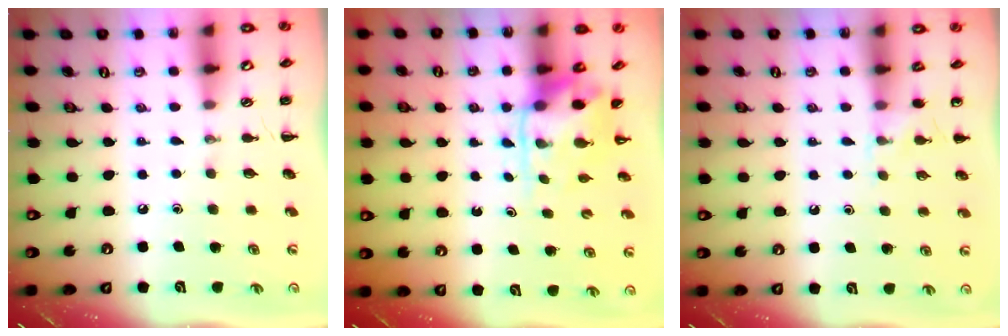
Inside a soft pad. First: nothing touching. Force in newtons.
{"total": 3.9, "press": 3.8, "slide": 0.8}
{"total": 4.9, "press": 4.6, "slide": 1.7}